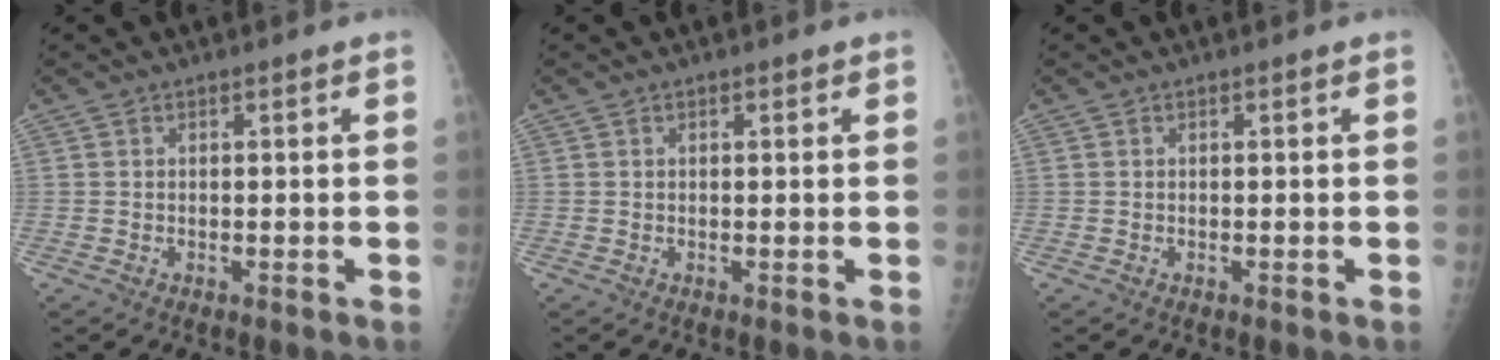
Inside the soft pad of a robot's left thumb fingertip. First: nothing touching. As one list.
[{"total": 0.9, "force": [0.5, 0.5, 0.6], "torque": [-0.007, 0.000, 0.005]}, {"total": 0.0}]